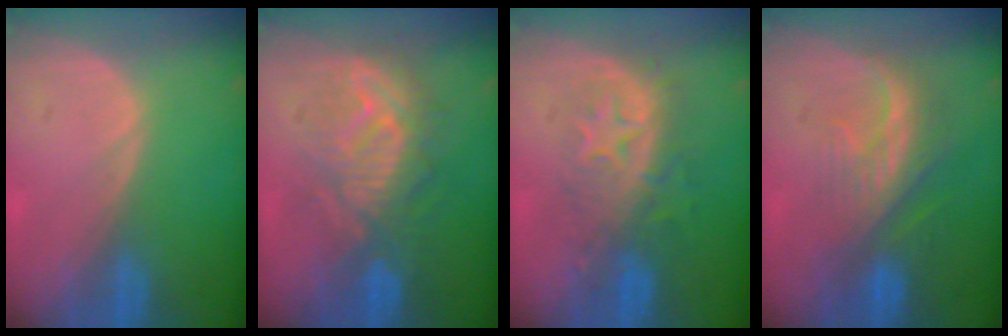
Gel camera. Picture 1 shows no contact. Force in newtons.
{"total": 9.0, "press": 8.9, "slide": 1.0}
{"total": 8.2, "press": 7.7, "slide": 2.8}
{"total": 8.2, "press": 7.4, "slide": 3.4}